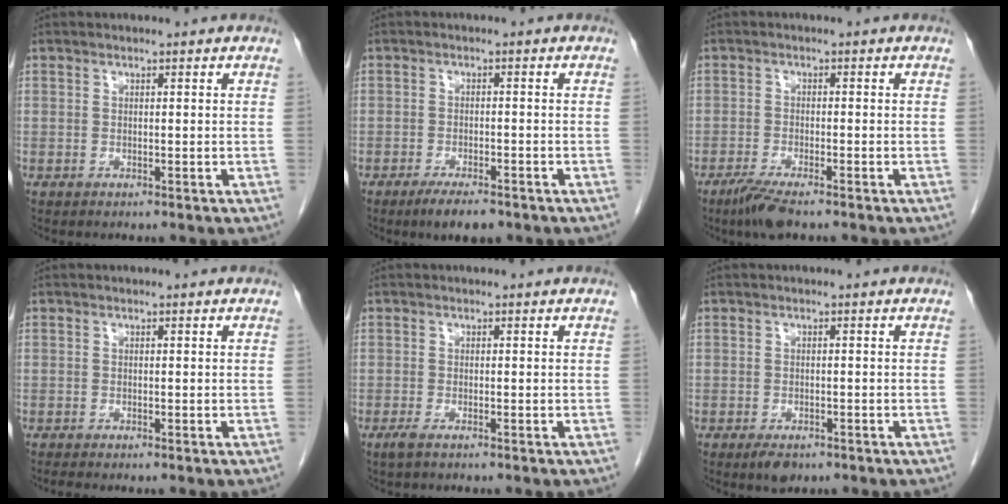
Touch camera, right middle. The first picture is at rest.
{"total": 4.4, "force": [-3.2, 1.1, 2.9], "torque": [-0.052, -0.006, -0.049]}
{"total": 4.4, "force": [-3.2, 0.5, 3.0], "torque": [-0.062, -0.011, -0.060]}
{"total": 0.6, "force": [-0.5, -0.2, 0.2], "torque": [-0.006, 0.000, -0.009]}
{"total": 1.3, "force": [-0.9, 0.1, 1.0], "torque": [-0.025, -0.005, -0.019]}
{"total": 2.6, "force": [-1.7, 1.3, 1.6], "torque": [-0.030, -0.003, -0.021]}